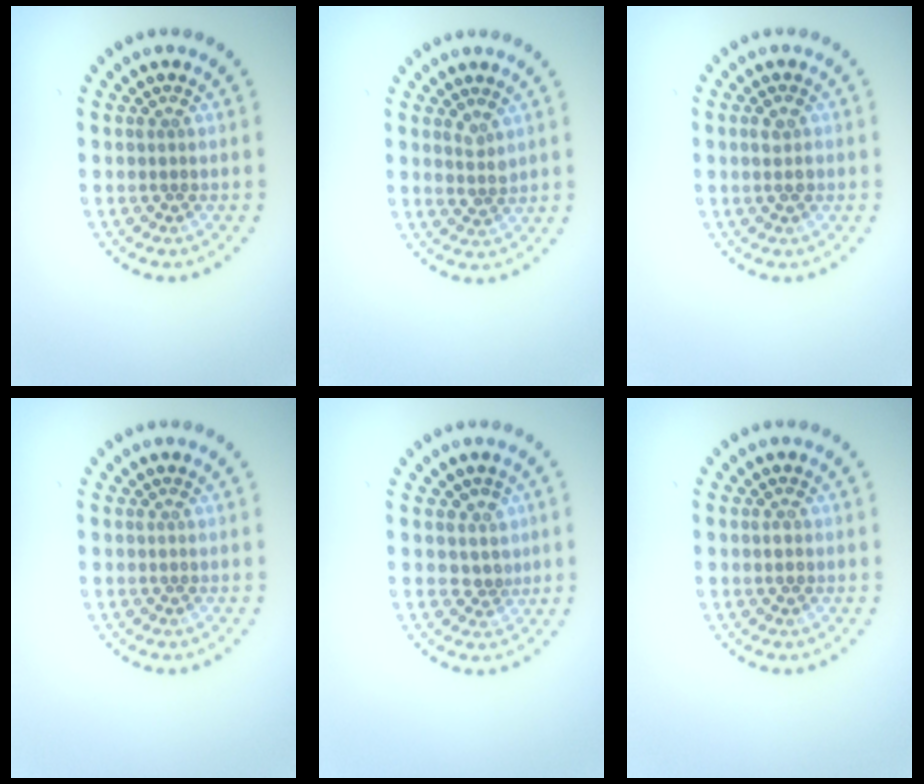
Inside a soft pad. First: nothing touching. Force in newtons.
{"total": 1.3, "press": 1.1, "slide": 0.8}
{"total": 1.5, "press": 1.5, "slide": 0.1}
{"total": 0.0}
{"total": 2.0, "press": 1.5, "slide": 1.2}
{"total": 1.2, "press": 1.2, "slide": 0.0}